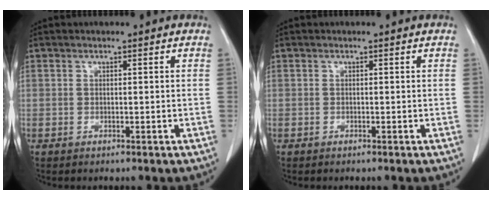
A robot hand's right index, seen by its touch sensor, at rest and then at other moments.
{"total": 0.0}